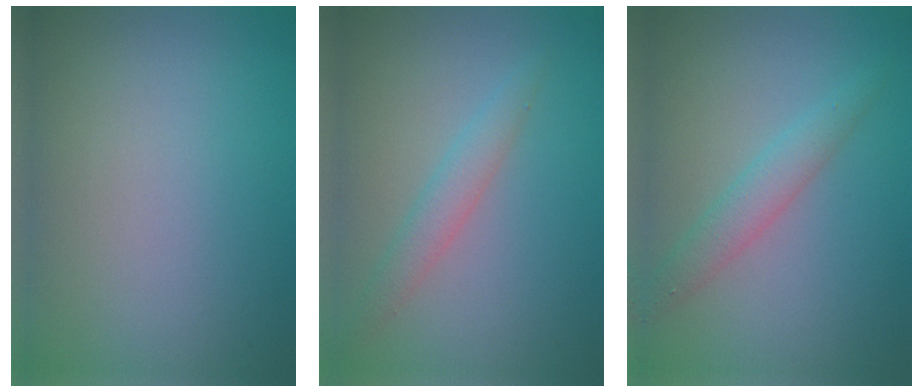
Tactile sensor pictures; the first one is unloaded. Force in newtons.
{"total": 2.0, "press": 2.0, "slide": 0.2}
{"total": 2.3, "press": 2.3, "slide": 0.1}